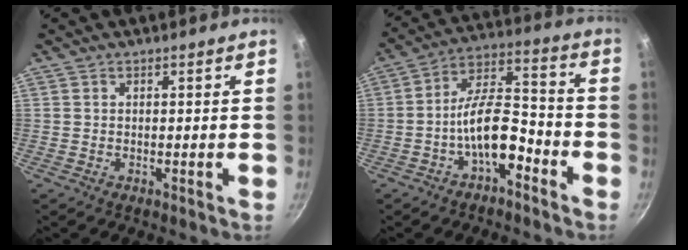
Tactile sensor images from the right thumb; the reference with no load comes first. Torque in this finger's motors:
{"motor_torque": [2.66, 1.92, 1.73, -1.05, 0.80]}